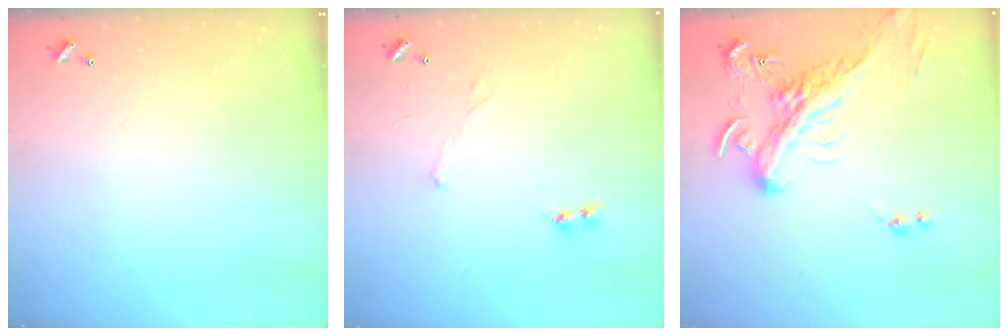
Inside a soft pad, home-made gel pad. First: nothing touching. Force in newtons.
{"total": 0.7, "press": 0.7, "slide": 0.3}
{"total": 4.8, "press": 4.4, "slide": 1.9}